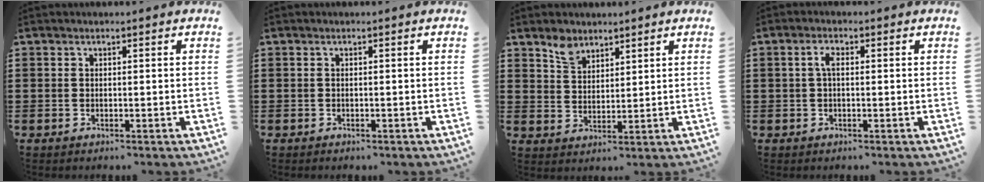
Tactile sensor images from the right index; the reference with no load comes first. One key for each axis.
{"total": 0.0}
{"total": 4.0, "fx": 3.2, "fy": 2.1, "fz": 1.1, "tx": -0.032, "ty": 0.006, "tz": 0.063}
{"total": 2.2, "fx": 0.2, "fy": 0.8, "fz": 2.1, "tx": -0.041, "ty": 0.005, "tz": 0.001}